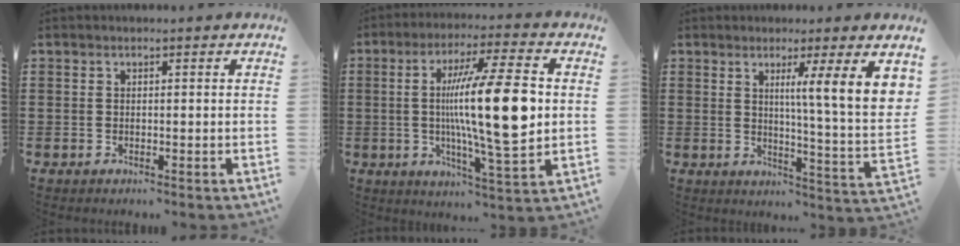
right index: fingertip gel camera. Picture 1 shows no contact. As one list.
[{"total": 16.6, "force": [1.0, 2.8, 16.3], "torque": [-0.277, -0.002, 0.011]}, {"total": 8.4, "force": [3.6, -0.4, 7.6], "torque": [-0.126, -0.027, 0.052]}]